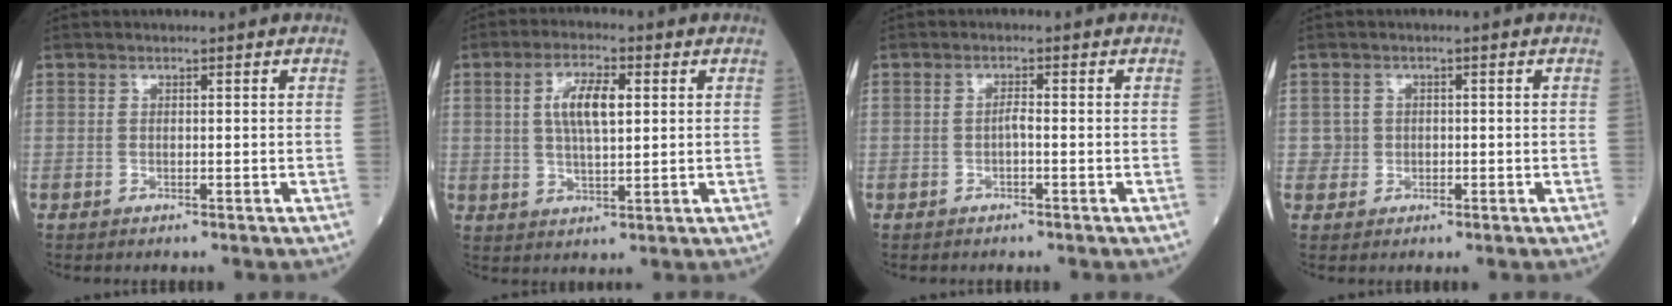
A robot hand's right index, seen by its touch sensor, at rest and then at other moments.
{"total": 6.9, "force": [1.7, 2.0, 6.3], "torque": [-0.125, 0.008, 0.036]}
{"total": 1.1, "force": [-0.3, 0.1, 1.1], "torque": [-0.020, 0.003, -0.005]}
{"total": 1.8, "force": [0.0, 1.8, -0.1], "torque": [0.007, 0.007, 0.001]}